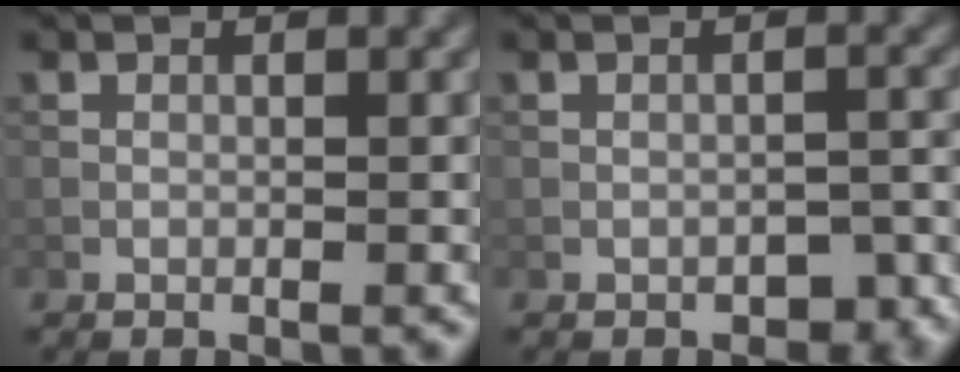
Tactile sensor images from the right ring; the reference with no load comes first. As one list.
[{"total": 2.3, "force": [-1.4, 1.3, 1.1], "torque": [-0.012, -0.001, -0.014]}]